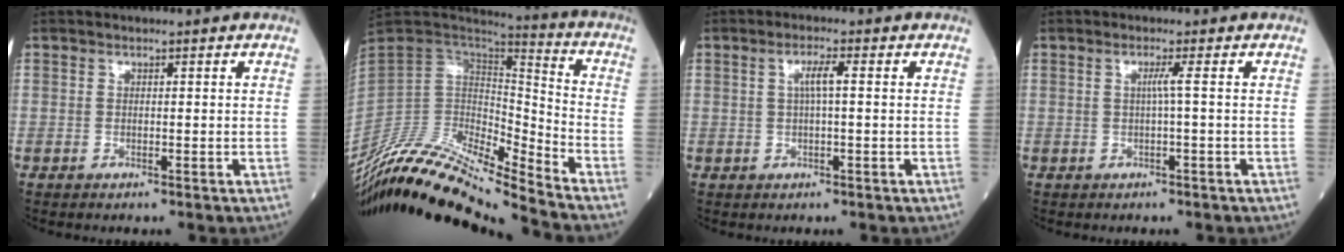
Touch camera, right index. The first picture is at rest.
{"total": 21.4, "force": [-19.9, 0.5, 7.8], "torque": [-0.156, 0.020, -0.349]}
{"total": 2.7, "force": [0.5, 0.2, 2.7], "torque": [-0.052, 0.004, 0.008]}
{"total": 1.4, "force": [0.0, -0.6, 1.3], "torque": [-0.021, 0.001, -0.002]}